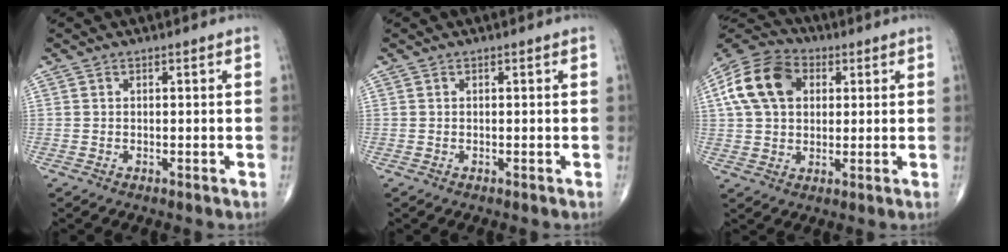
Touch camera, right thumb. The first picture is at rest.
{"total": 0.0}
{"total": 14.3, "force": [3.6, 10.2, 9.4], "torque": [-0.165, 0.016, 0.054]}